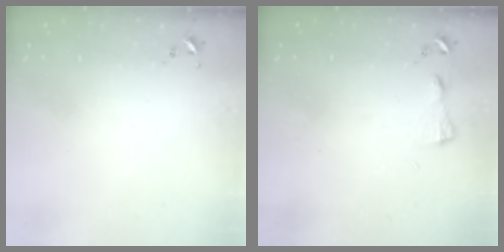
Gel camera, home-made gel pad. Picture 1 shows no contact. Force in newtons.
{"total": 3.2, "press": 3.1, "slide": 0.3}